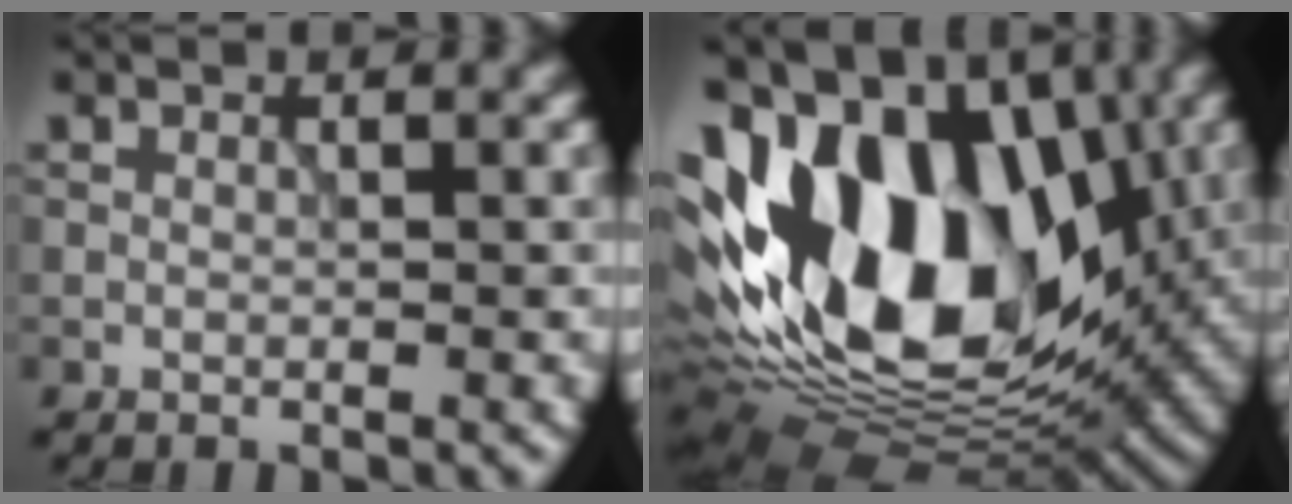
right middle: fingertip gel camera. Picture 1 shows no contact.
{"total": 17.1, "force": [2.0, 10.8, 13.1], "torque": [-0.231, 0.022, 0.015]}